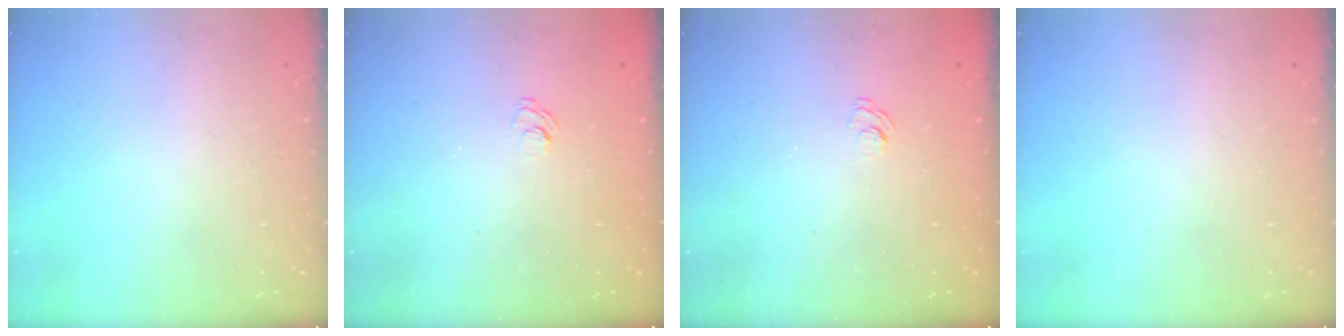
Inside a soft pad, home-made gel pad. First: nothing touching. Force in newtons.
{"total": 2.4, "press": 2.0, "slide": 1.2}
{"total": 2.4, "press": 2.0, "slide": 1.2}
{"total": 0.0}